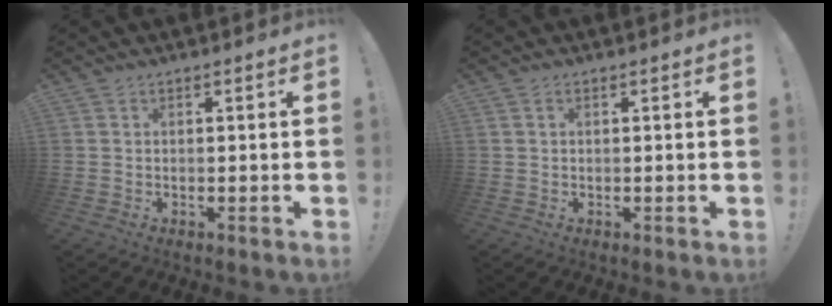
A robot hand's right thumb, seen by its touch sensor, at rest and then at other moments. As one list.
[{"total": 0.6, "force": [0.2, 0.4, 0.4], "torque": [-0.008, 0.003, 0.003]}]